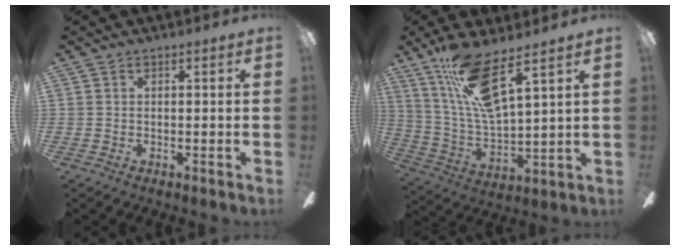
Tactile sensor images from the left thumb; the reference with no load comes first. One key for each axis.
{"total": 15.9, "fx": 10.2, "fy": 3.9, "fz": 11.5, "tx": -0.241, "ty": -0.042, "tz": 0.177}